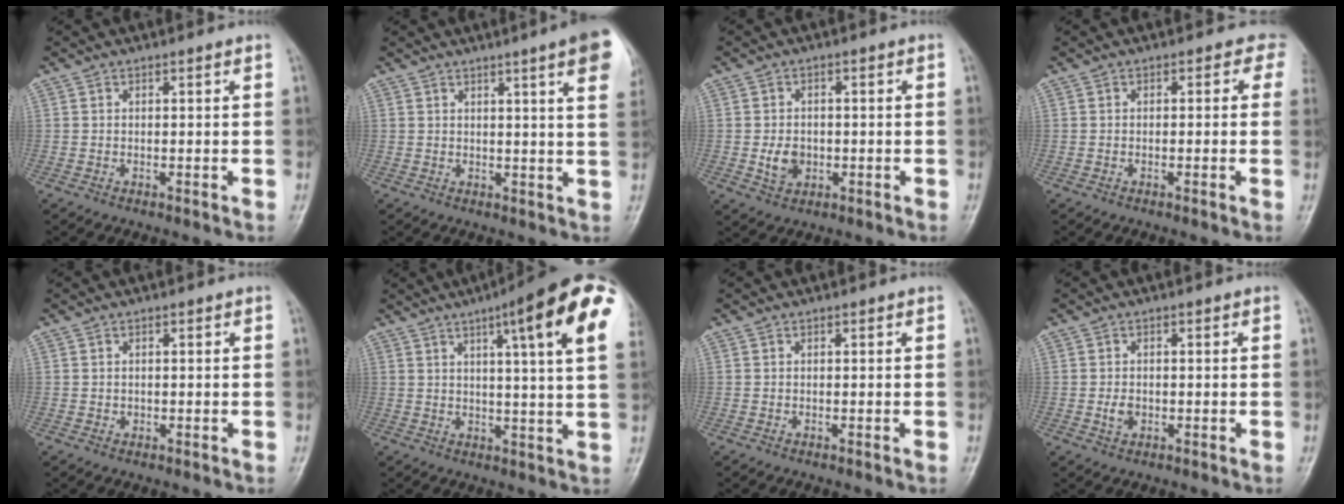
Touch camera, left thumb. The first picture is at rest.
{"total": 10.9, "force": [6.0, 0.8, 9.0], "torque": [-0.102, -0.015, 0.060]}
{"total": 4.6, "force": [-0.8, 3.6, 2.7], "torque": [-0.032, 0.001, -0.010]}
{"total": 2.2, "force": [0.6, 1.8, 1.1], "torque": [0.021, 0.006, -0.012]}
{"total": 0.7, "force": [0.0, 0.7, 0.1], "torque": [0.003, 0.002, -0.002]}
{"total": 18.6, "force": [8.0, 2.4, 16.6], "torque": [-0.218, -0.013, 0.095]}
{"total": 0.0}
{"total": 2.4, "force": [-0.5, 1.9, 1.4], "torque": [-0.017, 0.001, -0.010]}